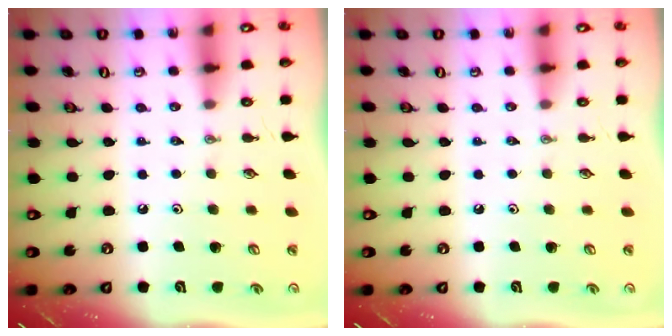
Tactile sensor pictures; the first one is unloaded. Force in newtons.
{"total": 0.0}